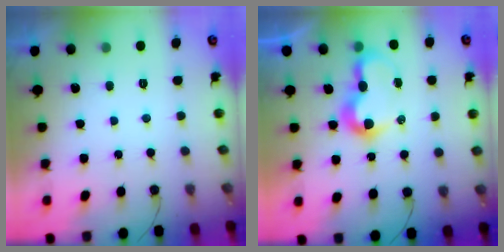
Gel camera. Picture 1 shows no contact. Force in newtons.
{"total": 9.3, "press": 9.3, "slide": 0.7}